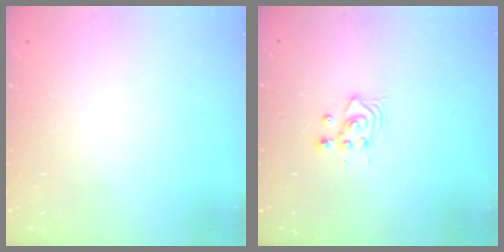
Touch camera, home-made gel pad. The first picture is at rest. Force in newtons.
{"total": 3.7, "press": 3.7, "slide": 0.3}